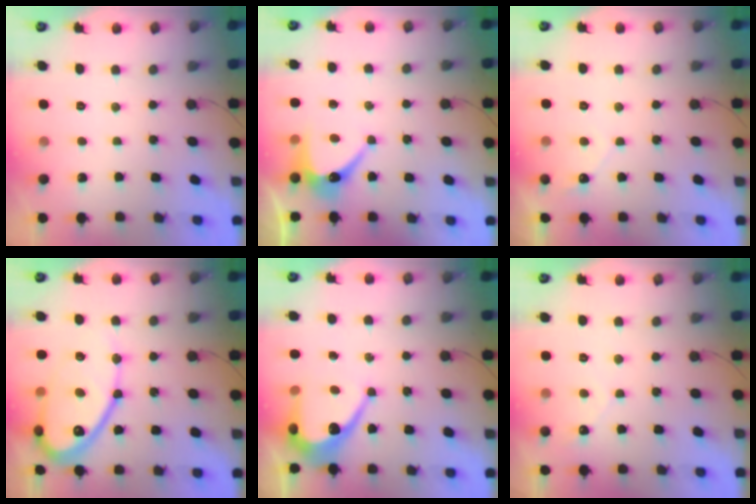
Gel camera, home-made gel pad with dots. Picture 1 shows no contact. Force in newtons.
{"total": 6.2, "press": 6.2, "slide": 0.4}
{"total": 3.7, "press": 3.7, "slide": 0.2}
{"total": 17.7, "press": 17.6, "slide": 1.6}
{"total": 8.9, "press": 8.9, "slide": 0.7}
{"total": 2.3, "press": 2.3, "slide": 0.1}